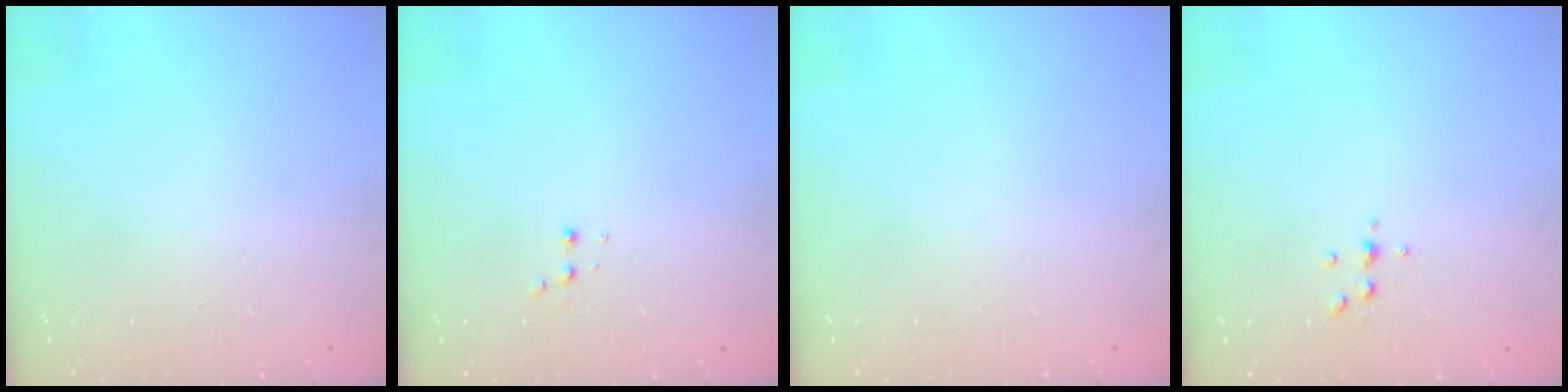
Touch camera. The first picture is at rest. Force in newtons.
{"total": 2.9, "press": 2.7, "slide": 1.0}
{"total": 0.0}
{"total": 3.8, "press": 3.7, "slide": 0.5}